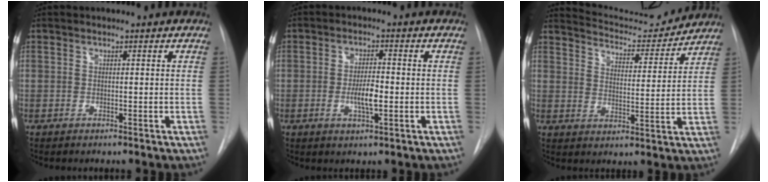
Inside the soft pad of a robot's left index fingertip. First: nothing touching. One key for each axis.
{"total": 4.4, "fx": -0.9, "fy": 1.0, "fz": 4.2, "tx": -0.077, "ty": -0.002, "tz": -0.013}
{"total": 11.6, "fx": 11.4, "fy": 1.4, "fz": 1.7, "tx": -0.025, "ty": -0.007, "tz": 0.160}